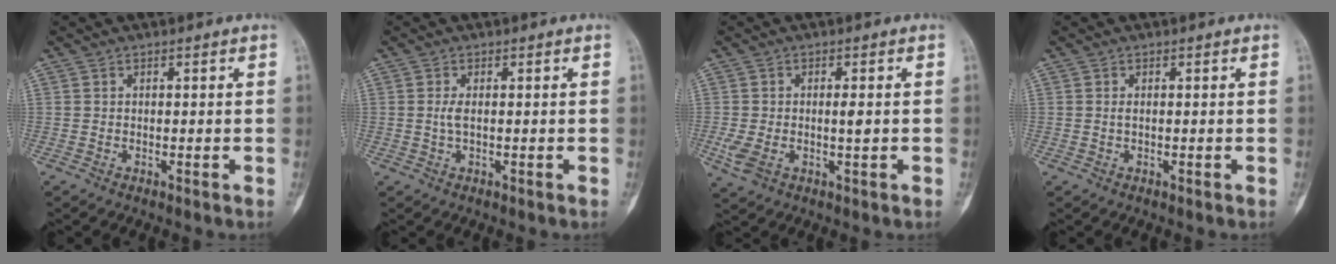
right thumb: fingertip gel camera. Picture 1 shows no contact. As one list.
[{"total": 1.6, "force": [0.0, 0.4, 1.5], "torque": [-0.039, -0.003, 0.003]}, {"total": 5.5, "force": [-0.6, 2.7, 4.7], "torque": [-0.103, 0.003, -0.007]}, {"total": 0.6, "force": [0.0, 0.2, 0.6], "torque": [-0.013, -0.002, 0.002]}]